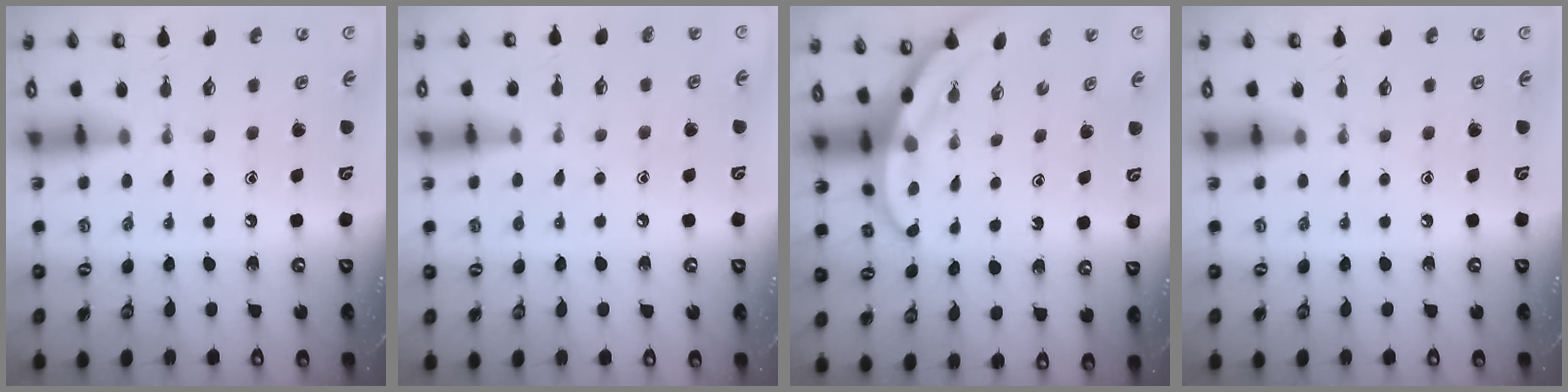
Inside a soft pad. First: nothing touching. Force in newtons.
{"total": 4.4, "press": 4.4, "slide": 0.4}
{"total": 3.7, "press": 3.7, "slide": 0.2}
{"total": 0.0}